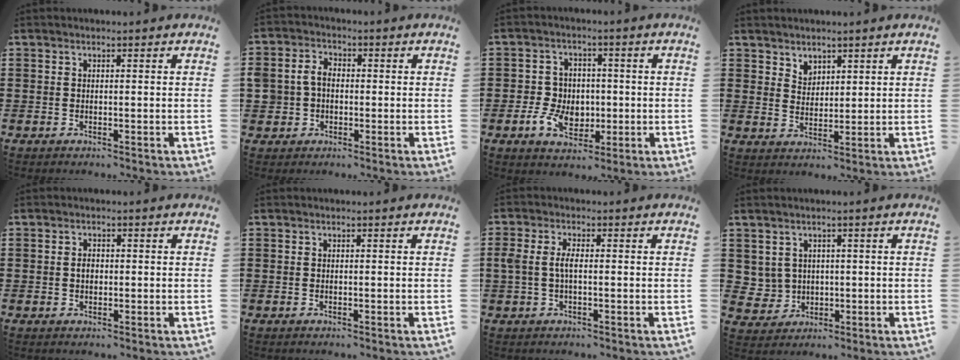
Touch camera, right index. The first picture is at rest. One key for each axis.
{"total": 3.6, "fx": -0.2, "fy": 3.1, "fz": 1.8, "tx": -0.052, "ty": 0.009, "tz": -0.009}
{"total": 6.2, "fx": -1.2, "fy": 4.9, "fz": 3.6, "tx": -0.086, "ty": 0.011, "tz": -0.023}
{"total": 3.0, "fx": 2.4, "fy": 1.7, "fz": -0.1, "tx": -0.007, "ty": 0.002, "tz": 0.047}
{"total": 1.6, "fx": -0.1, "fy": 1.1, "fz": 1.2, "tx": -0.024, "ty": 0.007, "tz": -0.004}
{"total": 0.0}
{"total": 3.1, "fx": -0.2, "fy": 1.3, "fz": 2.8, "tx": -0.074, "ty": -0.004, "tz": -0.011}
{"total": 3.1, "fx": 1.1, "fy": 2.9, "fz": 0.4, "tx": -0.024, "ty": 0.005, "tz": 0.021}